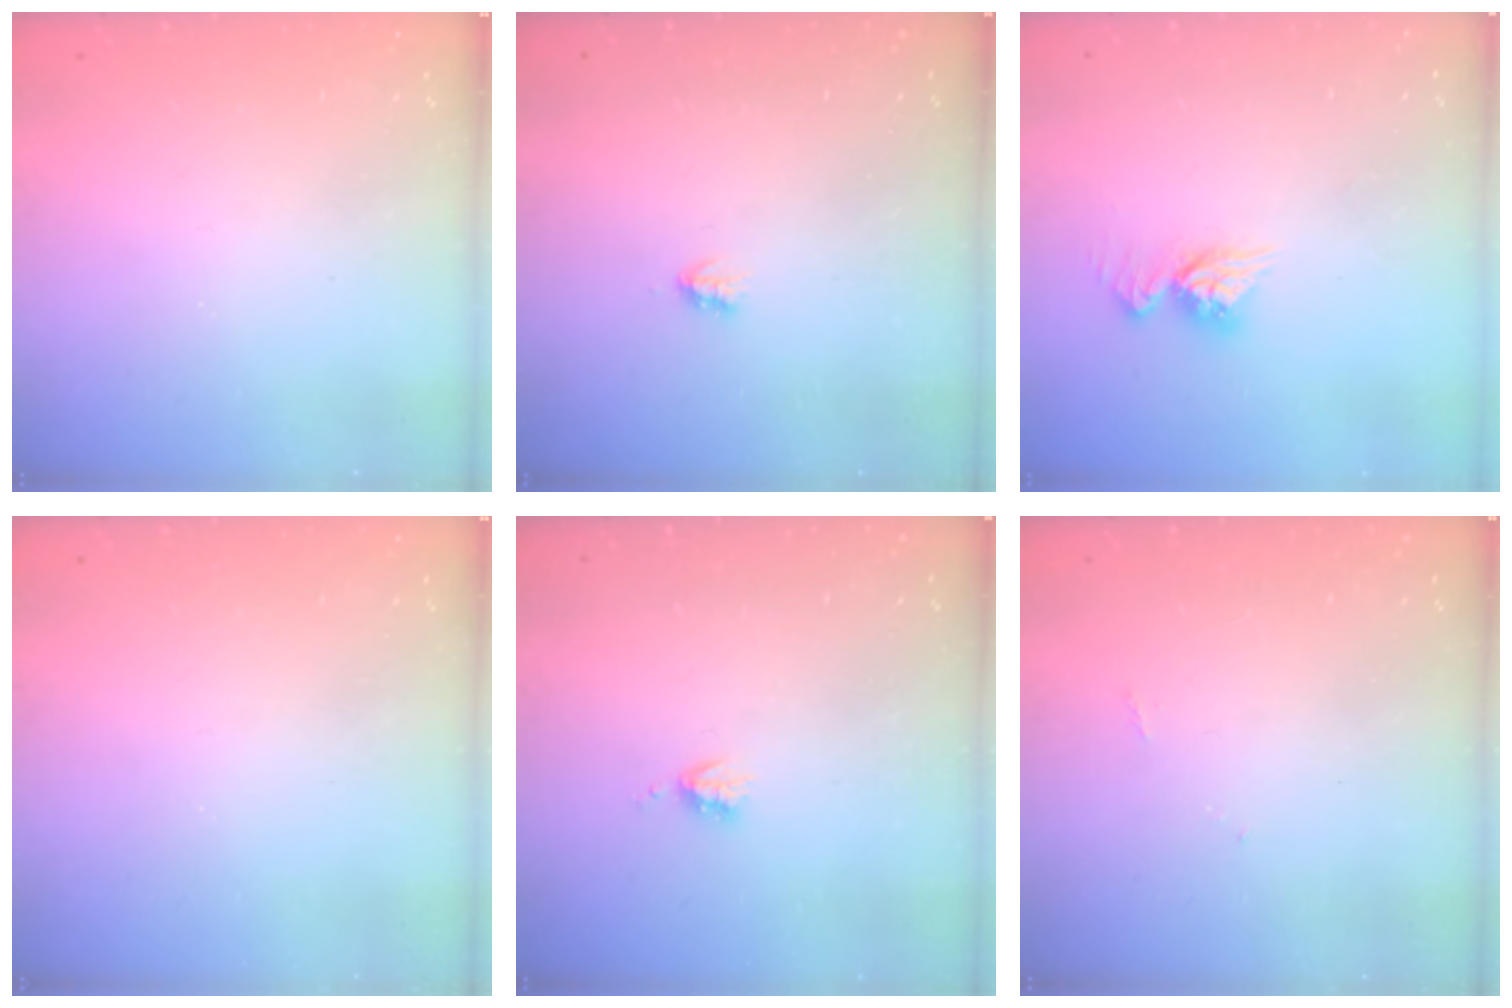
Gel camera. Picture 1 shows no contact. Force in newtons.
{"total": 1.7, "press": 1.7, "slide": 0.3}
{"total": 9.4, "press": 9.4, "slide": 0.9}
{"total": 0.0}
{"total": 3.4, "press": 3.3, "slide": 0.5}
{"total": 4.0, "press": 4.0, "slide": 0.6}